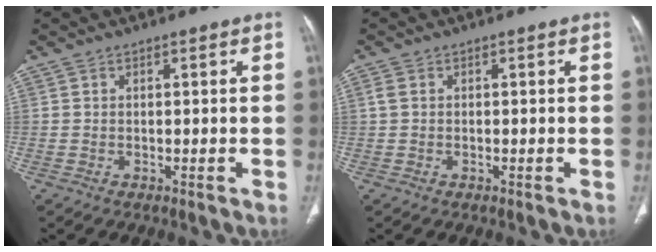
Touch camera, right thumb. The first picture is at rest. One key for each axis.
{"total": 1.2, "fx": 0.1, "fy": 0.9, "fz": 0.8, "tx": -0.024, "ty": 0.000, "tz": 0.000}